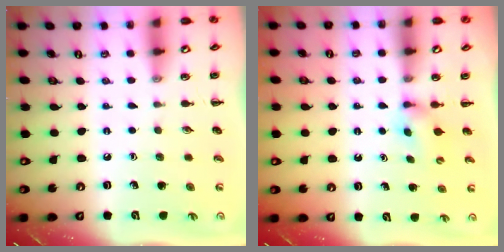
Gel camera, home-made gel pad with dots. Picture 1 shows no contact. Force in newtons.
{"total": 3.6, "press": 3.4, "slide": 1.1}